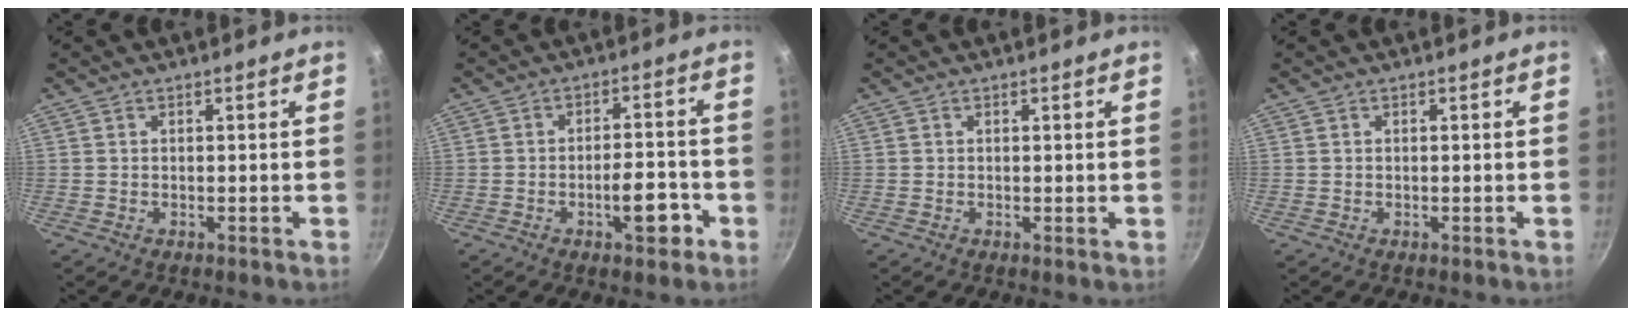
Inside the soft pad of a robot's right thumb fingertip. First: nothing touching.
{"total": 7.3, "force": [-3.1, 3.0, 5.8], "torque": [-0.062, 0.024, -0.046]}
{"total": 0.0}
{"total": 0.0}